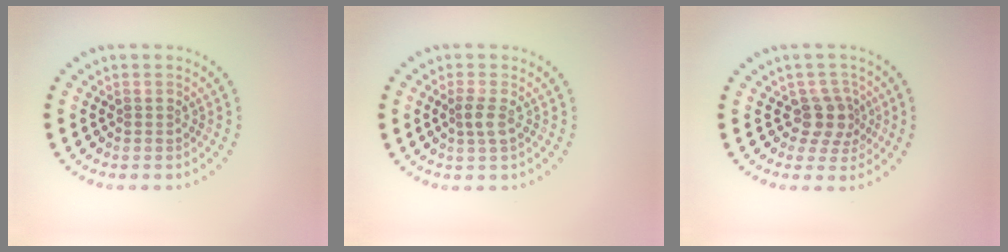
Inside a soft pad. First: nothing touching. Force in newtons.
{"total": 1.5, "press": 1.3, "slide": 0.7}
{"total": 2.7, "press": 2.1, "slide": 1.6}